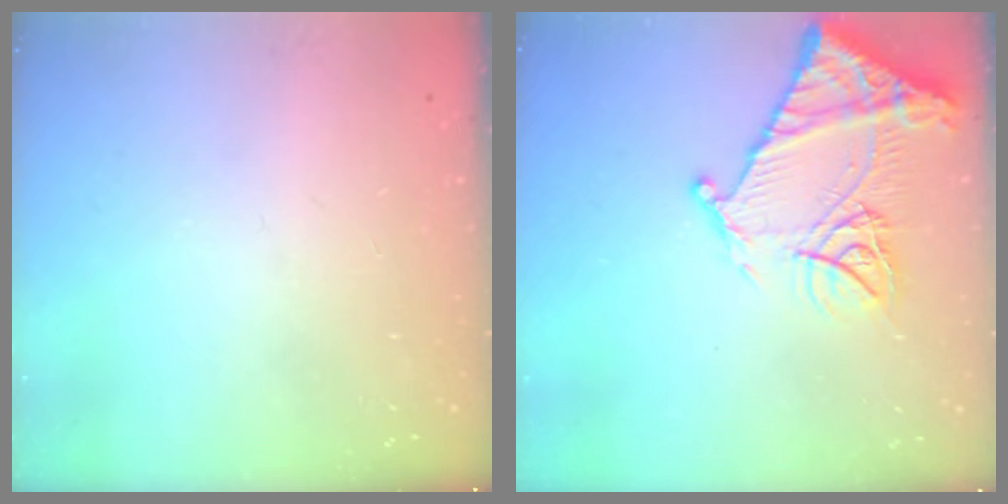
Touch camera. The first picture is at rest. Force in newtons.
{"total": 16.9, "press": 16.8, "slide": 1.5}